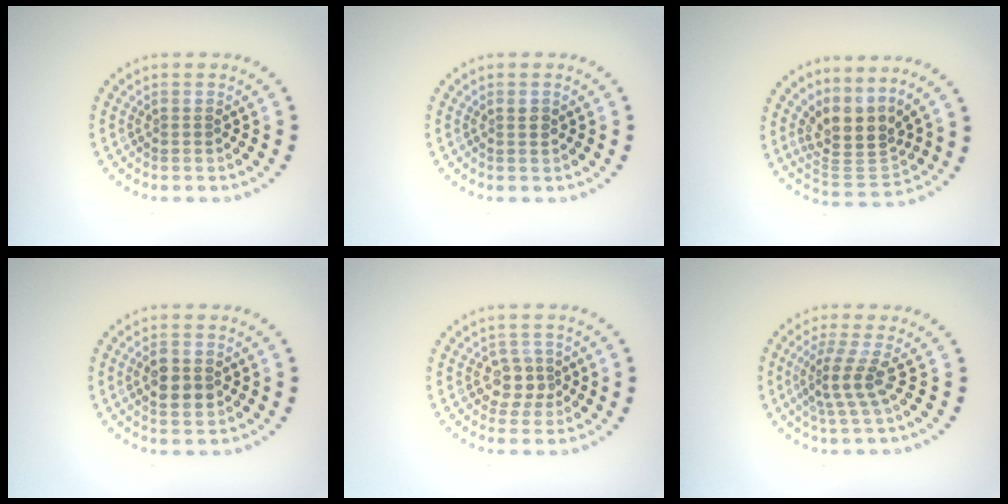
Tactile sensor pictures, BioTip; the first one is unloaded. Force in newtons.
{"total": 0.8, "press": 0.8, "slide": 0.3}
{"total": 4.1, "press": 3.0, "slide": 2.7}
{"total": 2.8, "press": 2.8, "slide": 0.3}
{"total": 2.5, "press": 2.2, "slide": 1.1}
{"total": 3.0, "press": 2.0, "slide": 2.3}